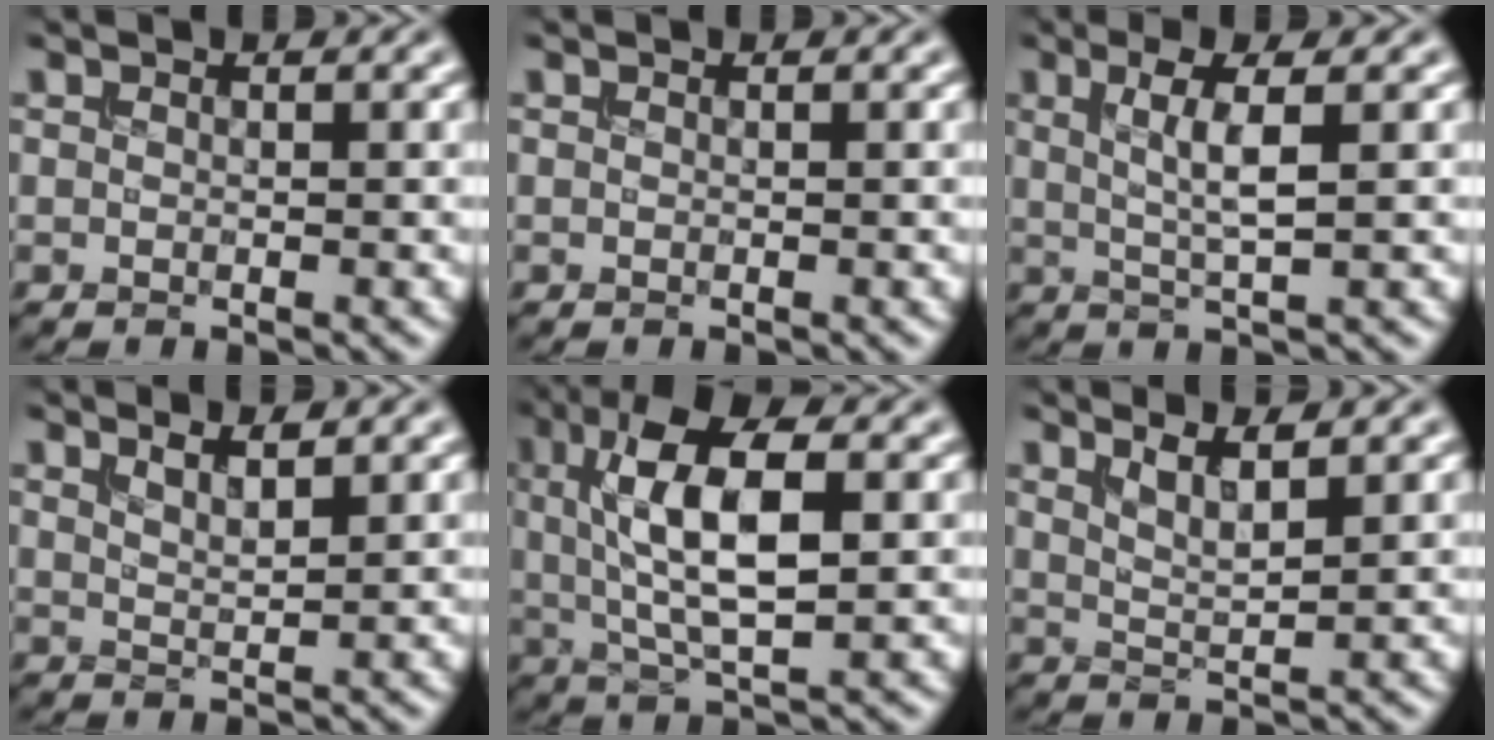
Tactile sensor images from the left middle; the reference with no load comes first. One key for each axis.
{"total": 0.0}
{"total": 3.7, "fx": 0.8, "fy": 0.8, "fz": 3.5, "tx": -0.066, "ty": 0.000, "tz": 0.015}
{"total": 2.1, "fx": 1.4, "fy": 0.6, "fz": 1.4, "tx": -0.016, "ty": 0.005, "tz": 0.019}
{"total": 9.1, "fx": 1.6, "fy": 3.3, "fz": 8.3, "tx": -0.150, "ty": 0.010, "tz": 0.023}
{"total": 2.5, "fx": 1.5, "fy": 0.6, "fz": 1.9, "tx": -0.027, "ty": -0.002, "tz": 0.028}